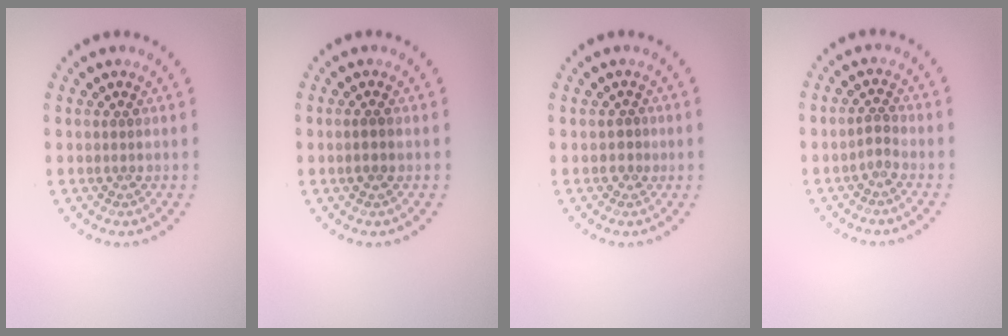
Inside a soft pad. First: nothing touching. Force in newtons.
{"total": 1.2, "press": 1.2, "slide": 0.4}
{"total": 0.9, "press": 0.9, "slide": 0.3}
{"total": 0.9, "press": 0.8, "slide": 0.6}